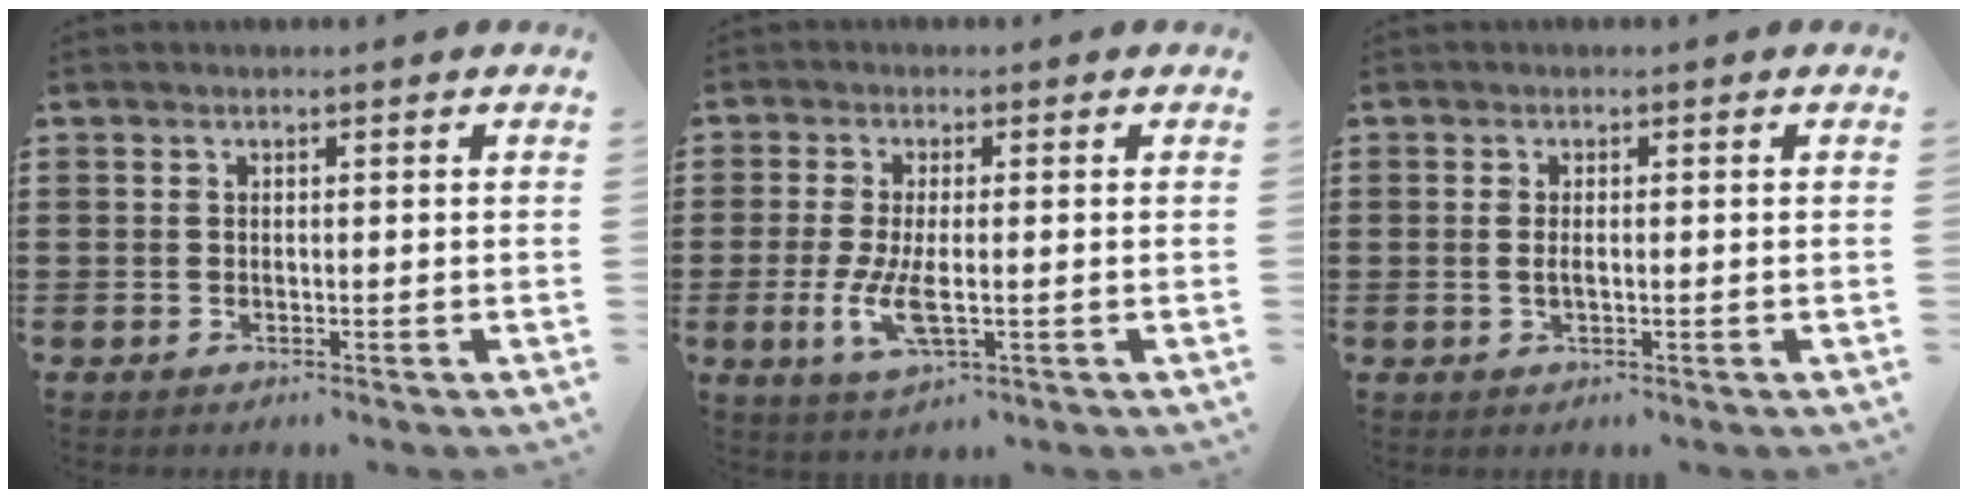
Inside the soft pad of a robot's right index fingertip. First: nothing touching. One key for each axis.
{"total": 6.0, "fx": -1.0, "fy": 2.1, "fz": 5.6, "tx": -0.120, "ty": -0.009, "tz": -0.022}
{"total": 1.4, "fx": -0.1, "fy": 0.4, "fz": 1.4, "tx": -0.027, "ty": 0.001, "tz": -0.002}